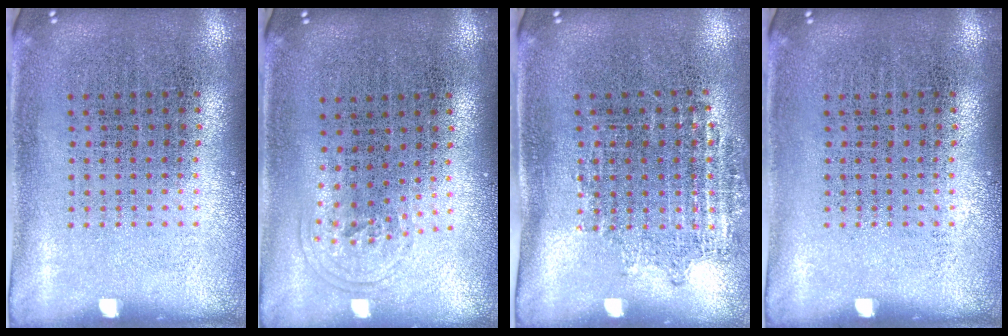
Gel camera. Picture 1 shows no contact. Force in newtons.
{"total": 0.9, "press": 0.6, "slide": 0.6}
{"total": 1.1, "press": 0.9, "slide": 0.6}
{"total": 0.0}